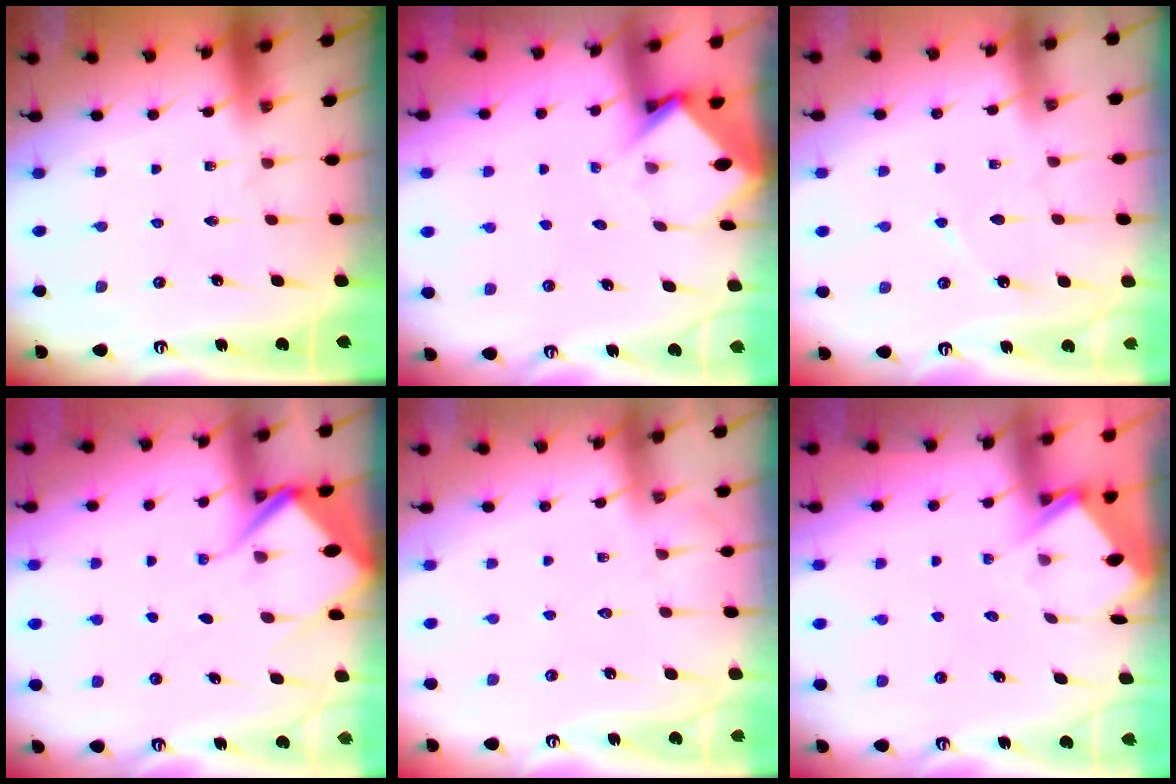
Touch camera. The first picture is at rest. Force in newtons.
{"total": 3.7, "press": 3.7, "slide": 0.2}
{"total": 4.0, "press": 3.9, "slide": 0.5}
{"total": 9.1, "press": 9.1, "slide": 1.0}
{"total": 4.4, "press": 4.3, "slide": 0.5}
{"total": 3.9, "press": 3.9, "slide": 0.4}